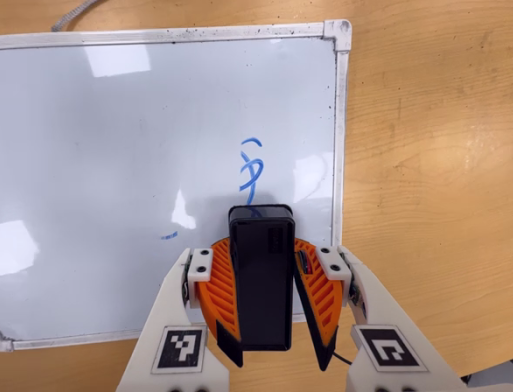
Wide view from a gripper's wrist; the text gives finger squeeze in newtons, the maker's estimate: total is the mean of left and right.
{"total": 10.9, "left": 10.3, "right": 11.6}